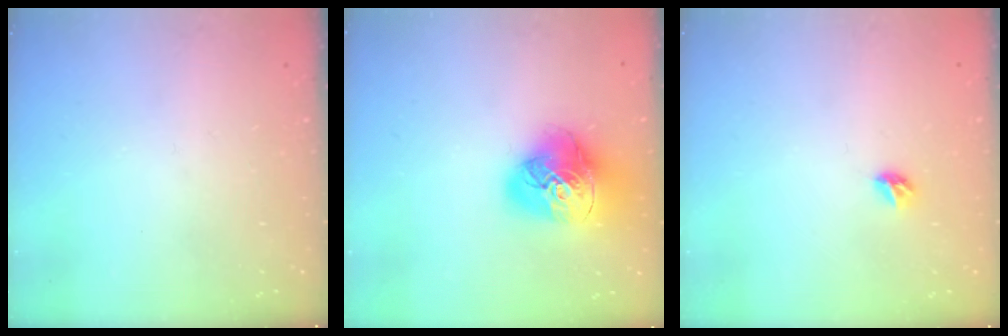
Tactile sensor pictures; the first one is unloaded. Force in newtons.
{"total": 17.3, "press": 17.2, "slide": 2.0}
{"total": 4.5, "press": 4.4, "slide": 0.9}